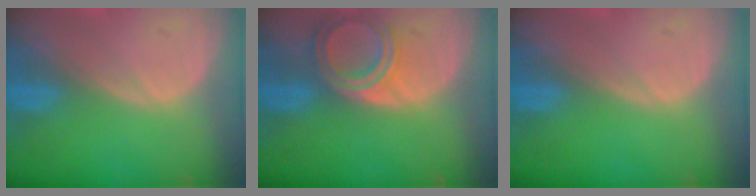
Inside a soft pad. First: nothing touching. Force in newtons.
{"total": 6.6, "press": 5.9, "slide": 3.0}
{"total": 0.0}